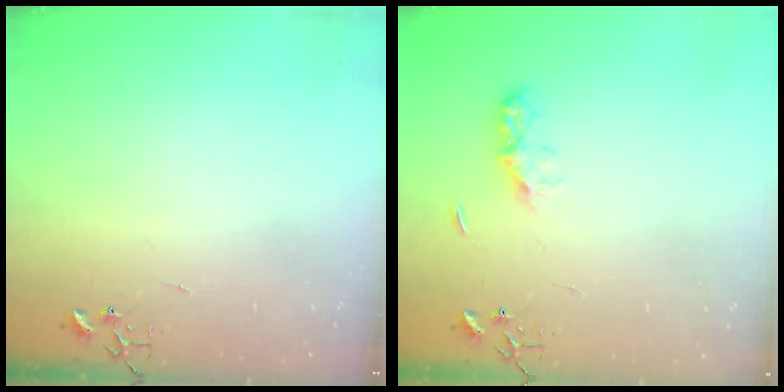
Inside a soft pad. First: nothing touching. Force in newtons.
{"total": 6.4, "press": 6.3, "slide": 0.7}